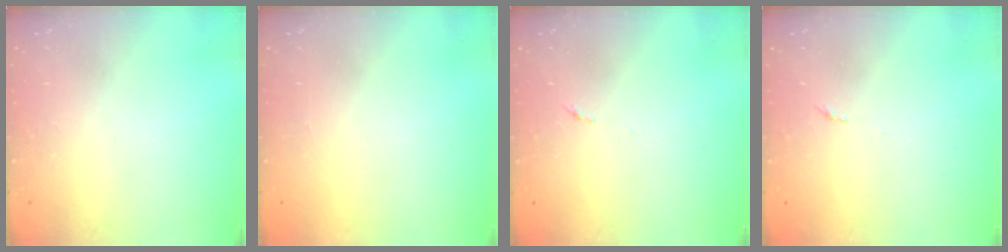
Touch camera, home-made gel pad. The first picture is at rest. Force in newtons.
{"total": 1.5, "press": 1.5, "slide": 0.1}
{"total": 2.6, "press": 2.6, "slide": 0.4}
{"total": 2.6, "press": 2.6, "slide": 0.4}